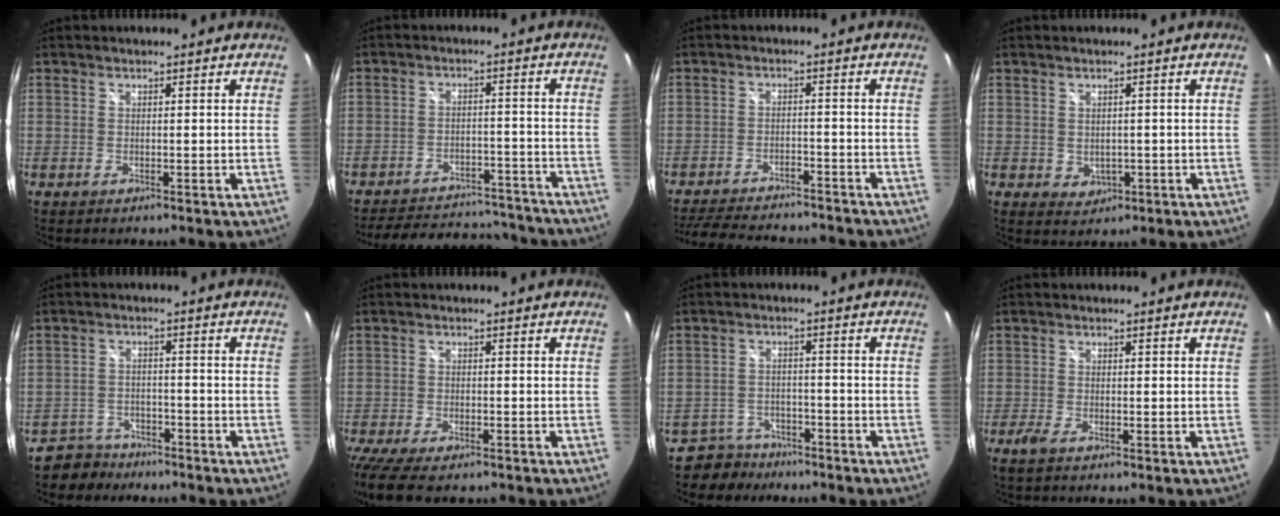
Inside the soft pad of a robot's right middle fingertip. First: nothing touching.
{"total": 19.9, "force": [-17.4, 7.2, 6.6], "torque": [-0.141, 0.034, -0.209]}
{"total": 16.6, "force": [-14.5, 4.1, 6.9], "torque": [-0.147, -0.016, -0.210]}
{"total": 2.6, "force": [-0.2, 2.4, 1.1], "torque": [-0.020, 0.001, 0.007]}
{"total": 5.6, "force": [-4.6, 3.2, 0.3], "torque": [-0.025, 0.011, -0.080]}
{"total": 10.7, "force": [-8.6, 3.0, 5.5], "torque": [-0.137, -0.045, -0.152]}
{"total": 5.8, "force": [-4.7, 3.3, 0.1], "torque": [-0.022, 0.011, -0.080]}
{"total": 1.9, "force": [-1.4, 0.2, 1.3], "torque": [-0.030, -0.007, -0.029]}